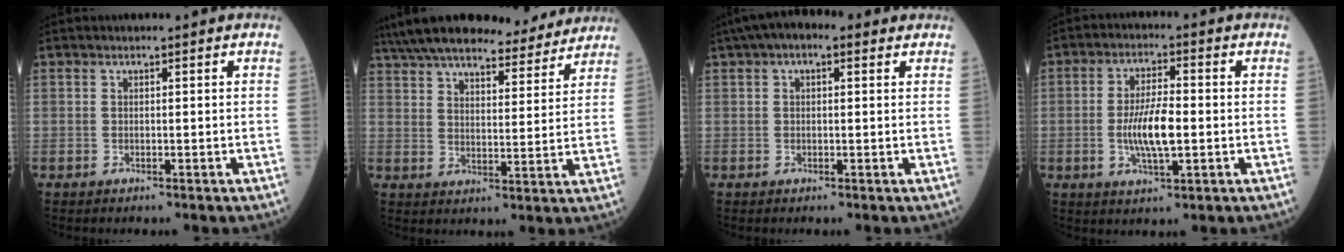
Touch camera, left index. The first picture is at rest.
{"total": 23.4, "force": [20.7, 5.0, 9.8], "torque": [-0.169, 0.024, 0.287]}
{"total": 5.9, "force": [3.3, 2.4, 4.2], "torque": [-0.077, 0.038, 0.047]}
{"total": 7.6, "force": [-1.1, 1.8, 7.3], "torque": [-0.149, -0.002, -0.021]}